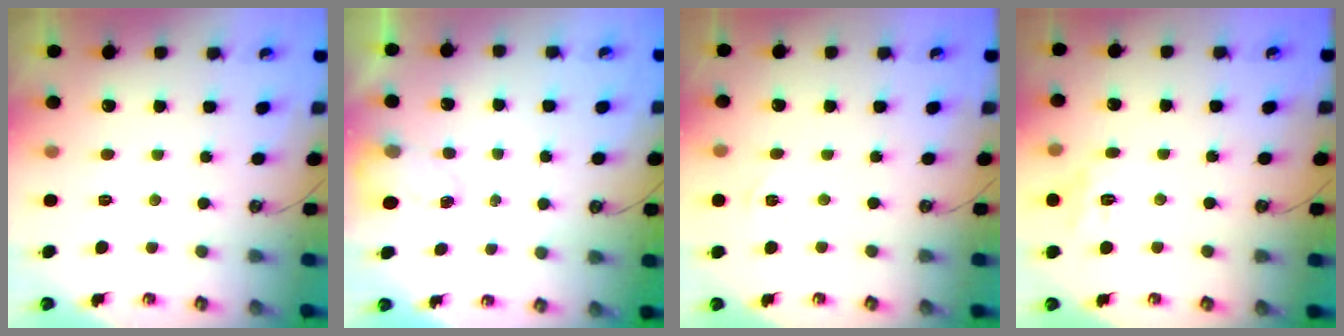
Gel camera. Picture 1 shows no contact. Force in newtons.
{"total": 2.7, "press": 2.7, "slide": 0.4}
{"total": 3.6, "press": 3.6, "slide": 0.5}
{"total": 9.9, "press": 9.8, "slide": 0.9}